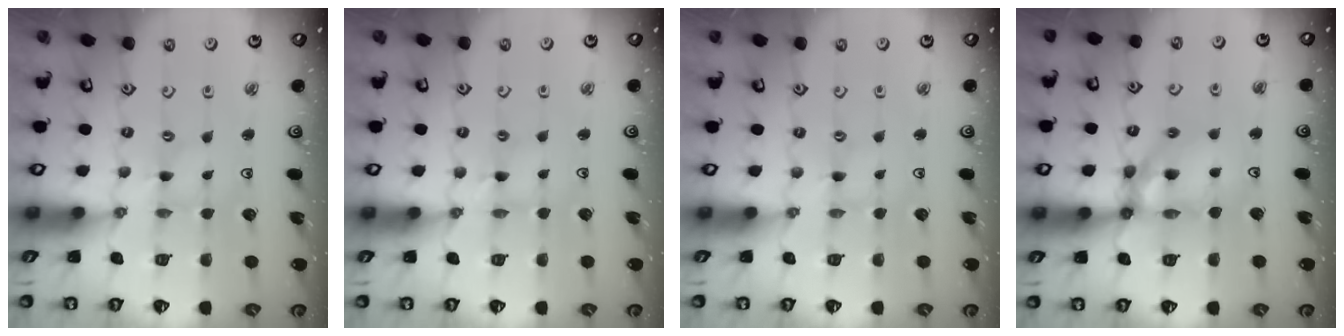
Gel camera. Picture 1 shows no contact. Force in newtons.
{"total": 3.3, "press": 3.3, "slide": 0.3}
{"total": 0.0}
{"total": 14.7, "press": 14.6, "slide": 1.6}